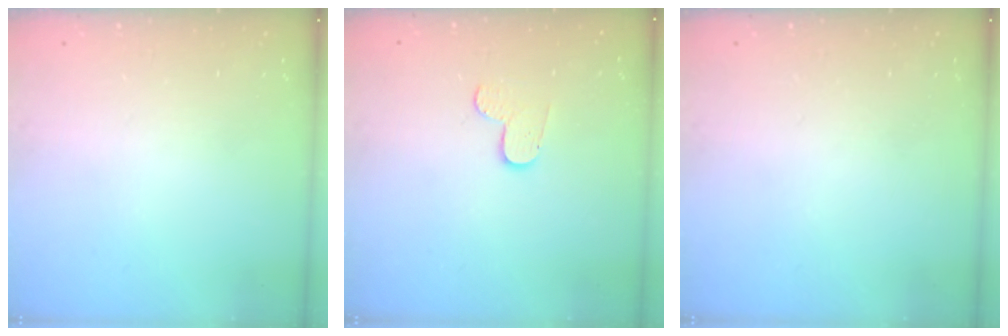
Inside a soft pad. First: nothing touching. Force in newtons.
{"total": 4.3, "press": 4.3, "slide": 0.4}
{"total": 0.0}